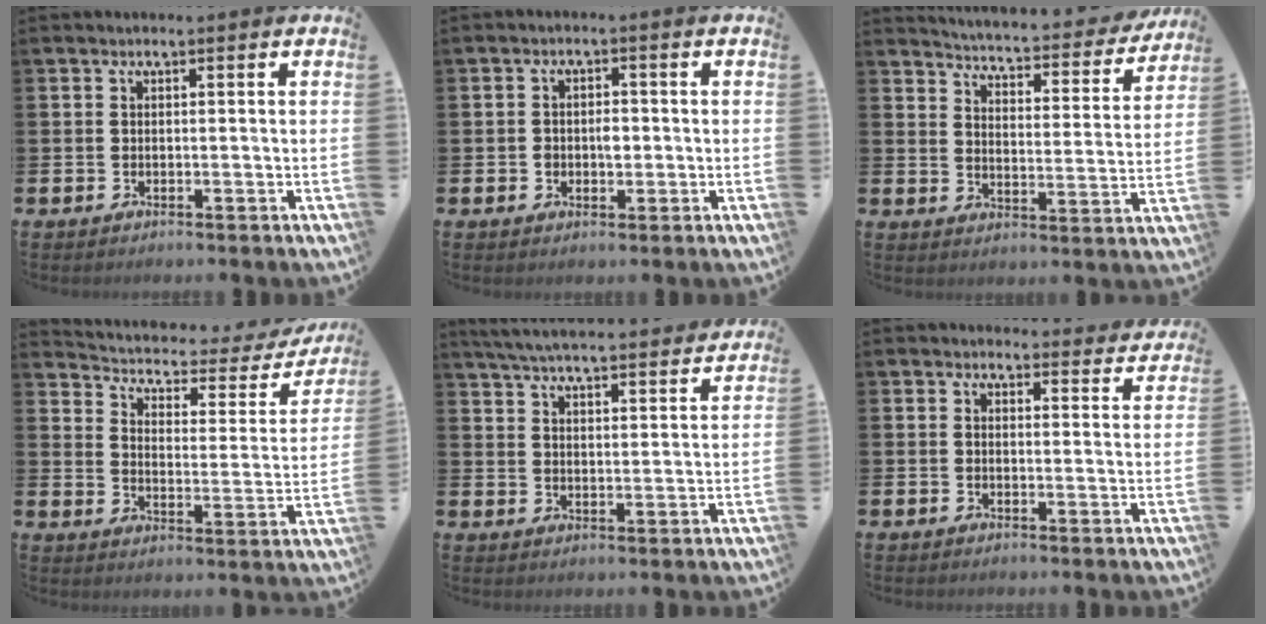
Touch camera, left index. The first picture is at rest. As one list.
[{"total": 2.3, "force": [-0.2, 1.7, 1.6], "torque": [-0.014, 0.001, -0.011]}, {"total": 4.4, "force": [4.3, 0.4, 0.8], "torque": [-0.045, -0.038, 0.068]}, {"total": 3.8, "force": [3.1, 1.7, 1.5], "torque": [-0.056, -0.023, 0.042]}, {"total": 5.9, "force": [5.8, 0.4, 1.1], "torque": [-0.041, -0.039, 0.100]}, {"total": 2.7, "force": [2.6, 0.7, -0.1], "torque": [0.003, -0.015, 0.045]}]